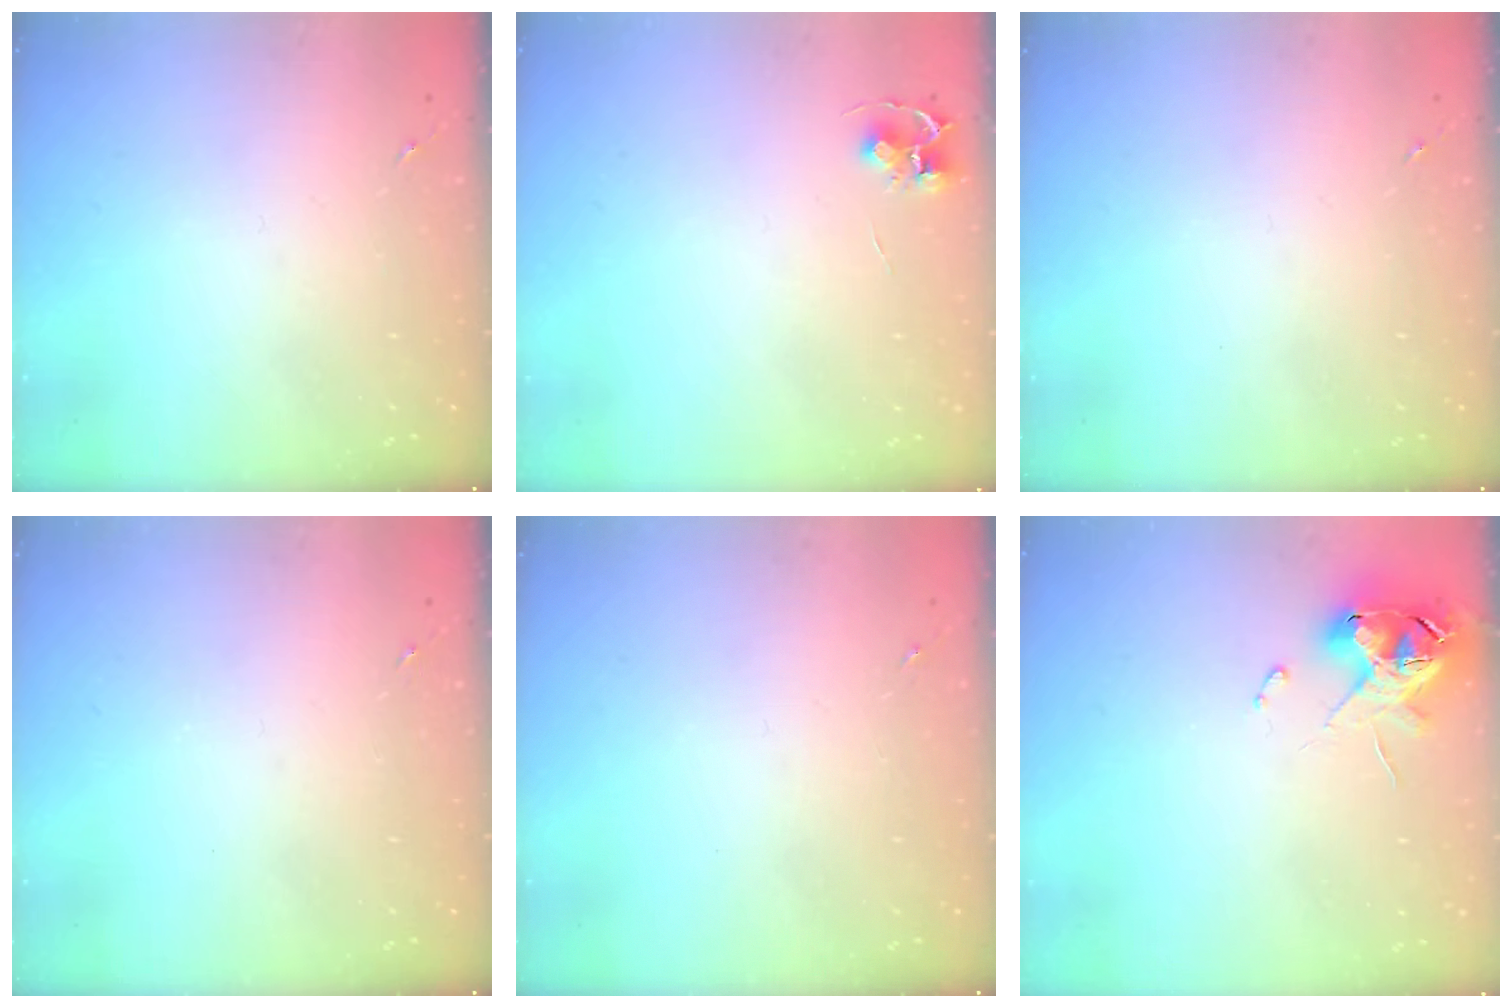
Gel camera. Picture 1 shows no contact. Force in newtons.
{"total": 4.7, "press": 4.7, "slide": 0.4}
{"total": 0.0}
{"total": 0.0}
{"total": 0.0}
{"total": 11.5, "press": 11.4, "slide": 1.5}